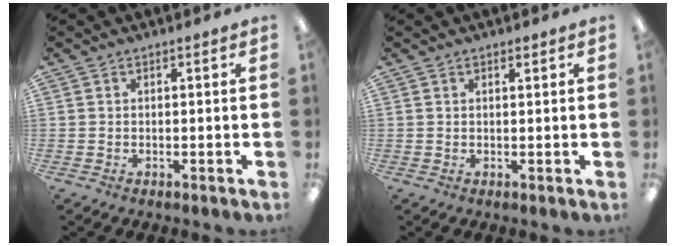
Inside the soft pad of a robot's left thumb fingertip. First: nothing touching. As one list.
[{"total": 0.8, "force": [0.7, 0.3, 0.3], "torque": [-0.008, 0.000, 0.013]}]